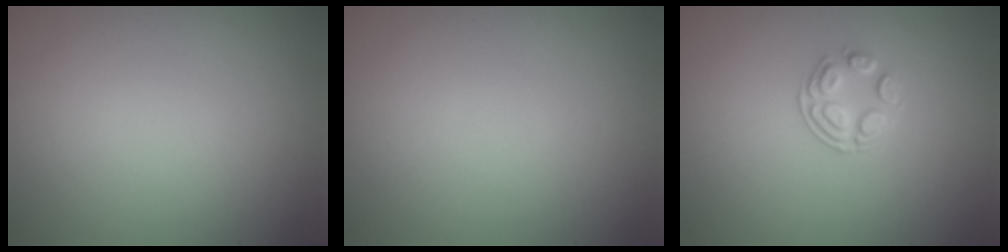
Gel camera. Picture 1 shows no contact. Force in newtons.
{"total": 0.0}
{"total": 2.1, "press": 1.4, "slide": 1.5}